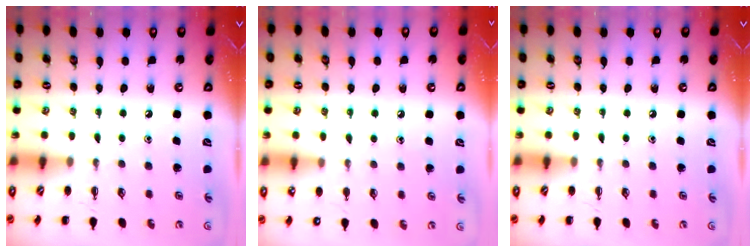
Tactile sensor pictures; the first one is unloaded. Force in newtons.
{"total": 7.5, "press": 7.2, "slide": 2.1}
{"total": 0.0}